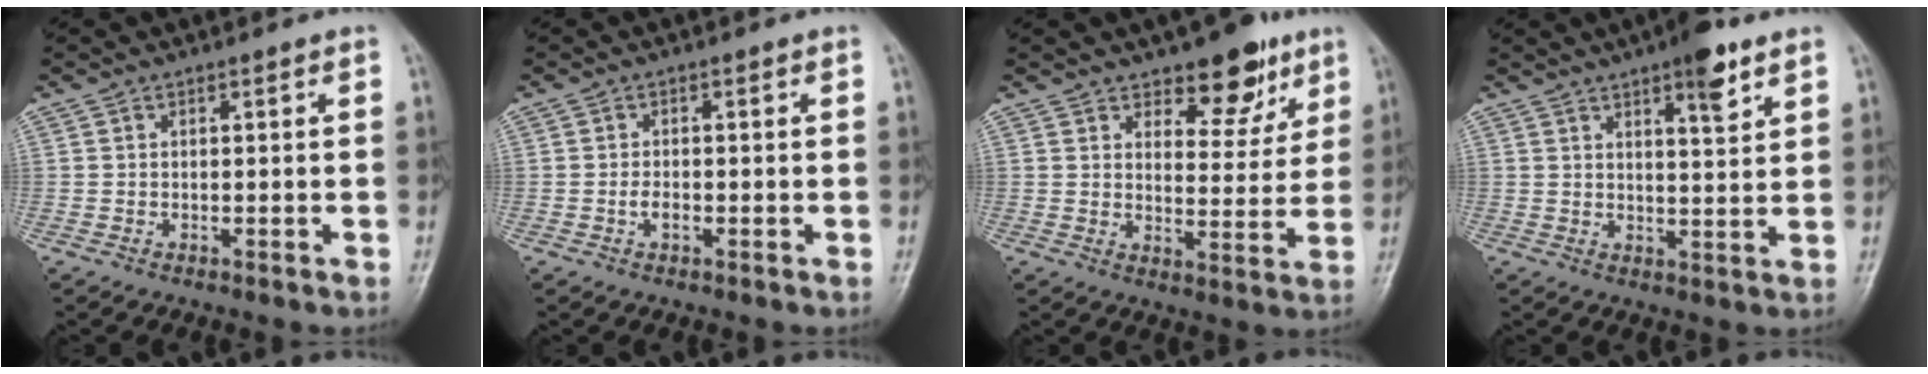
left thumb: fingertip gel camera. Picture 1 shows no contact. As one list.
[{"total": 1.9, "force": [-0.6, 1.2, 1.4], "torque": [-0.021, 0.002, -0.013]}, {"total": 10.1, "force": [6.7, 5.1, 5.7], "torque": [-0.039, -0.040, 0.097]}, {"total": 7.3, "force": [4.5, 1.9, 5.5], "torque": [-0.068, -0.023, 0.062]}]